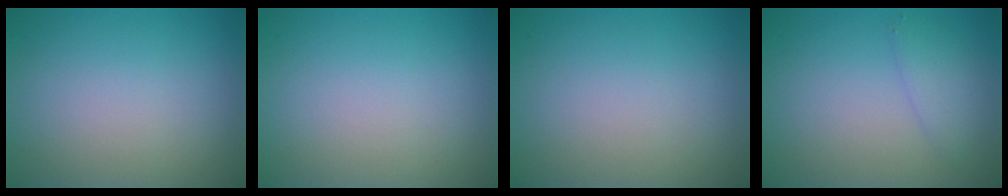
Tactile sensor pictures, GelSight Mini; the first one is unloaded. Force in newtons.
{"total": 0.0}
{"total": 0.0}
{"total": 1.8, "press": 1.8, "slide": 0.1}